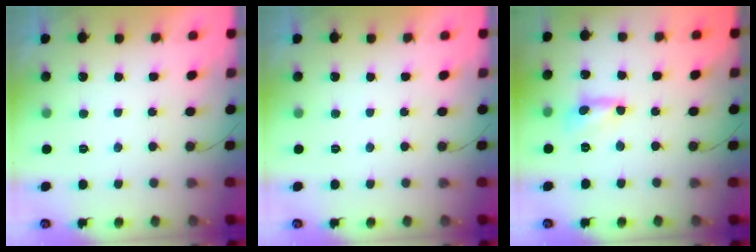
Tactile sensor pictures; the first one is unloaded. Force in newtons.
{"total": 0.0}
{"total": 1.8, "press": 1.8, "slide": 0.2}